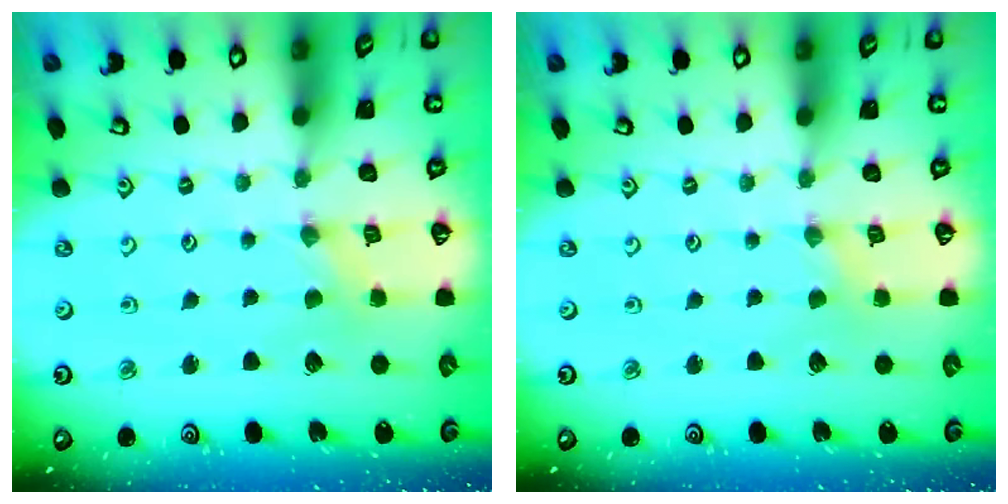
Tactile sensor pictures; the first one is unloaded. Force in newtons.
{"total": 0.6, "press": 0.6, "slide": 0.1}